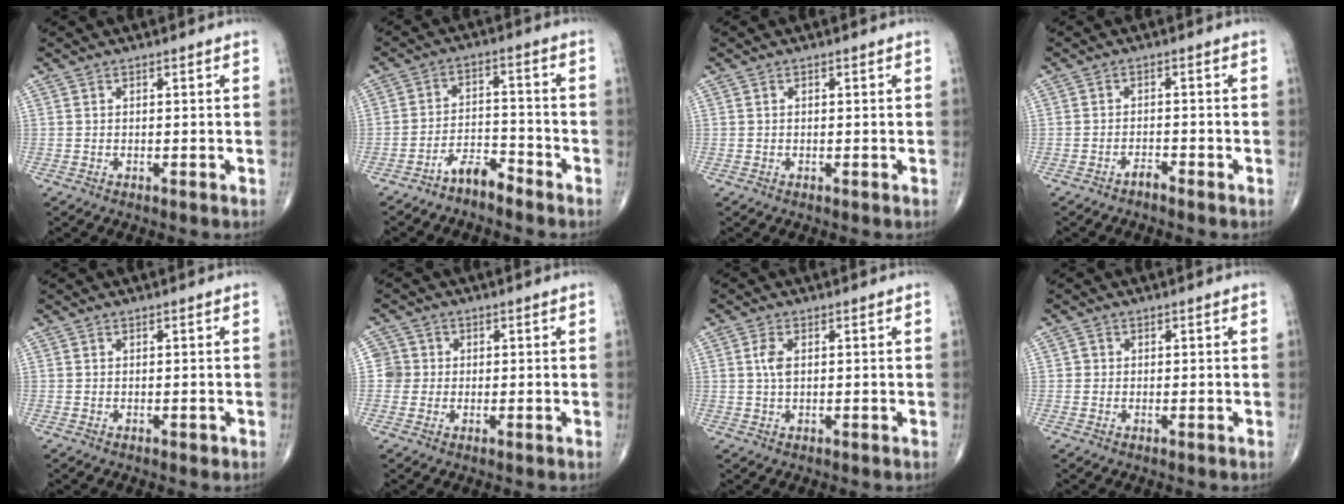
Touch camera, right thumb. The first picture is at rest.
{"total": 5.0, "force": [-4.3, 1.5, 2.0], "torque": [-0.026, 0.040, -0.082]}
{"total": 0.0}
{"total": 1.4, "force": [-1.3, 0.2, 0.4], "torque": [-0.007, 0.006, -0.025]}
{"total": 0.6, "force": [-0.2, 0.4, 0.3], "torque": [-0.002, 0.001, -0.004]}
{"total": 3.5, "force": [0.1, 3.5, 0.0], "torque": [0.030, 0.010, -0.004]}
{"total": 2.8, "force": [0.6, 1.4, 2.4], "torque": [-0.052, 0.004, 0.010]}
{"total": 1.0, "force": [0.0, 1.0, 0.2], "torque": [0.003, 0.003, 0.000]}